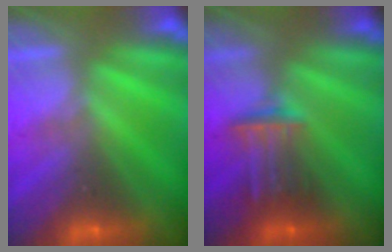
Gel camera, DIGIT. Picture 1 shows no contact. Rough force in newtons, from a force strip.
{"total": 3.3}